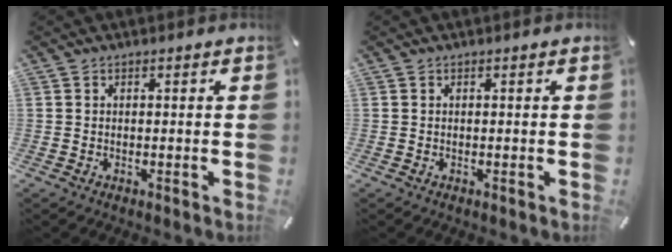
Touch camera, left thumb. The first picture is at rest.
{"total": 0.0}